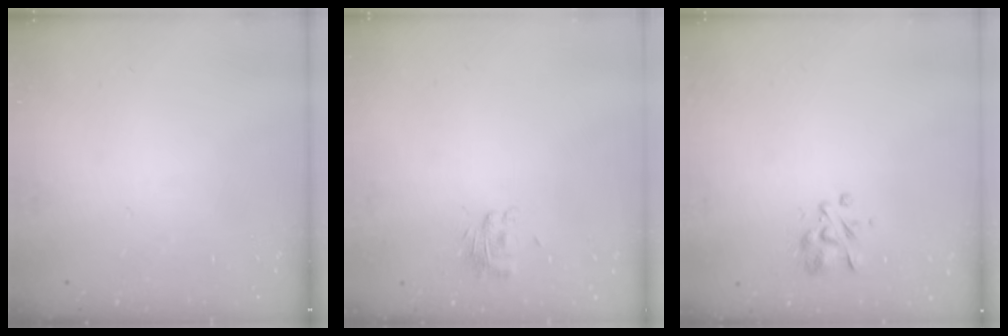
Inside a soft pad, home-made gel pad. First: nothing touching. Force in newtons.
{"total": 2.9, "press": 2.8, "slide": 0.7}
{"total": 2.9, "press": 2.7, "slide": 1.0}